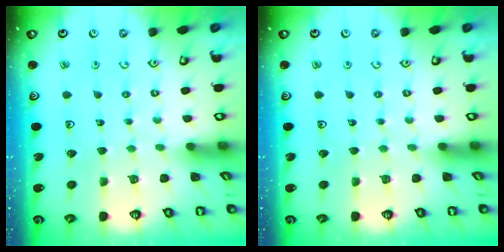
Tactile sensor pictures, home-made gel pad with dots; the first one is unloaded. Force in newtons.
{"total": 0.0}